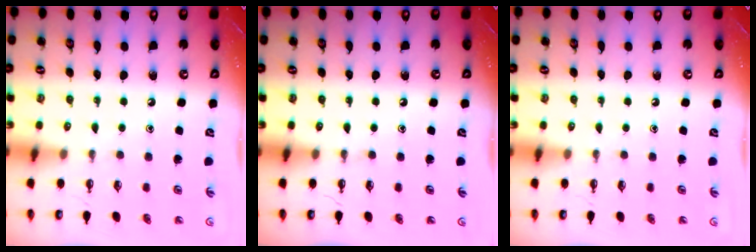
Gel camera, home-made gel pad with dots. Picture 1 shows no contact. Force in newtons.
{"total": 0.0}
{"total": 0.0}